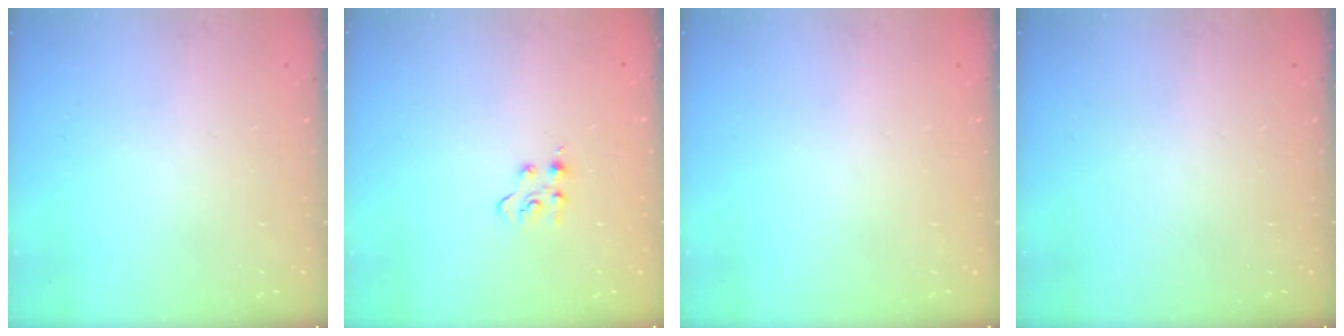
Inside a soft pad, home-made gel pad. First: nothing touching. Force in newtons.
{"total": 4.5, "press": 4.5, "slide": 0.6}
{"total": 0.0}
{"total": 0.0}